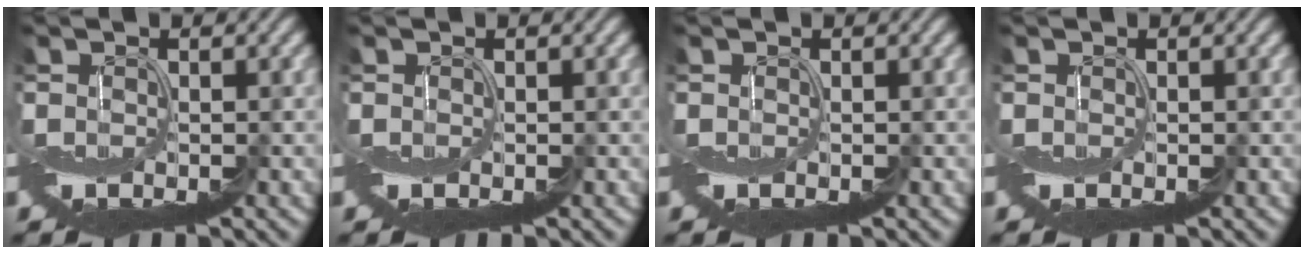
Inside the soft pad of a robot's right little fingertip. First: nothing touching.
{"total": 0.0}
{"total": 0.0}
{"total": 0.0}